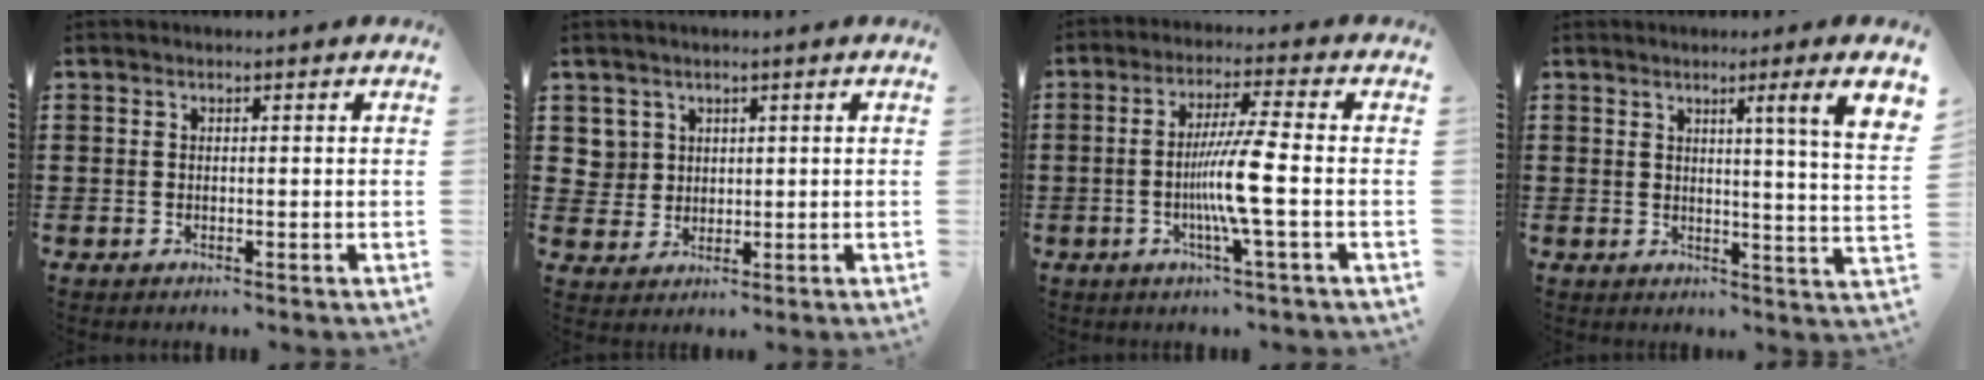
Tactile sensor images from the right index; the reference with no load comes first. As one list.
[{"total": 3.4, "force": [1.6, 3.0, 0.2], "torque": [-0.021, 0.012, 0.031]}, {"total": 7.7, "force": [-1.6, -0.6, 7.5], "torque": [-0.143, -0.017, -0.035]}, {"total": 5.4, "force": [2.7, -1.2, 4.6], "torque": [-0.073, -0.031, 0.033]}]